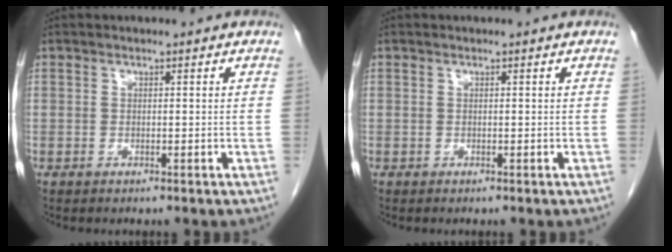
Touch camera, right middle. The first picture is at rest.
{"total": 0.0}